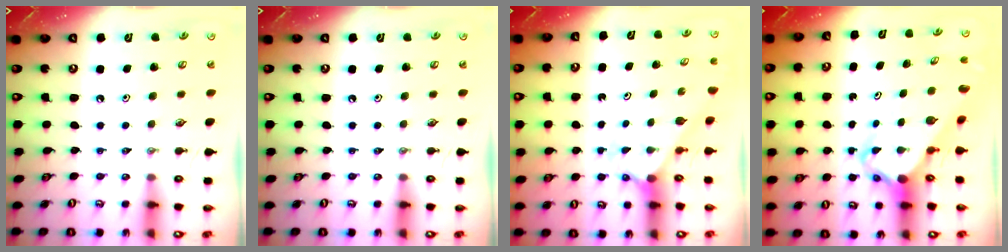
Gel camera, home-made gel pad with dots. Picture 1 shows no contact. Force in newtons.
{"total": 0.0}
{"total": 2.0, "press": 2.0, "slide": 0.2}
{"total": 5.1, "press": 5.1, "slide": 0.3}